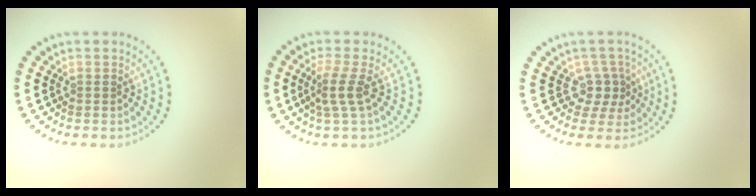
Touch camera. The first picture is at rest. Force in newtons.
{"total": 2.3, "press": 1.6, "slide": 1.6}
{"total": 2.4, "press": 1.7, "slide": 1.7}